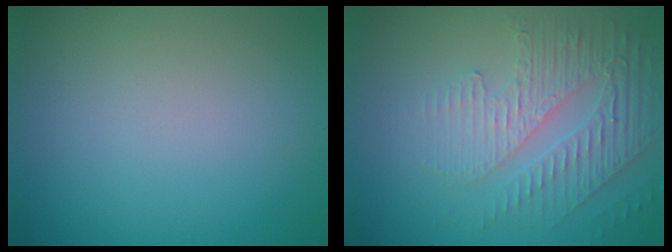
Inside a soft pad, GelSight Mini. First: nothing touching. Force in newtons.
{"total": 5.3, "press": 3.3, "slide": 4.2}